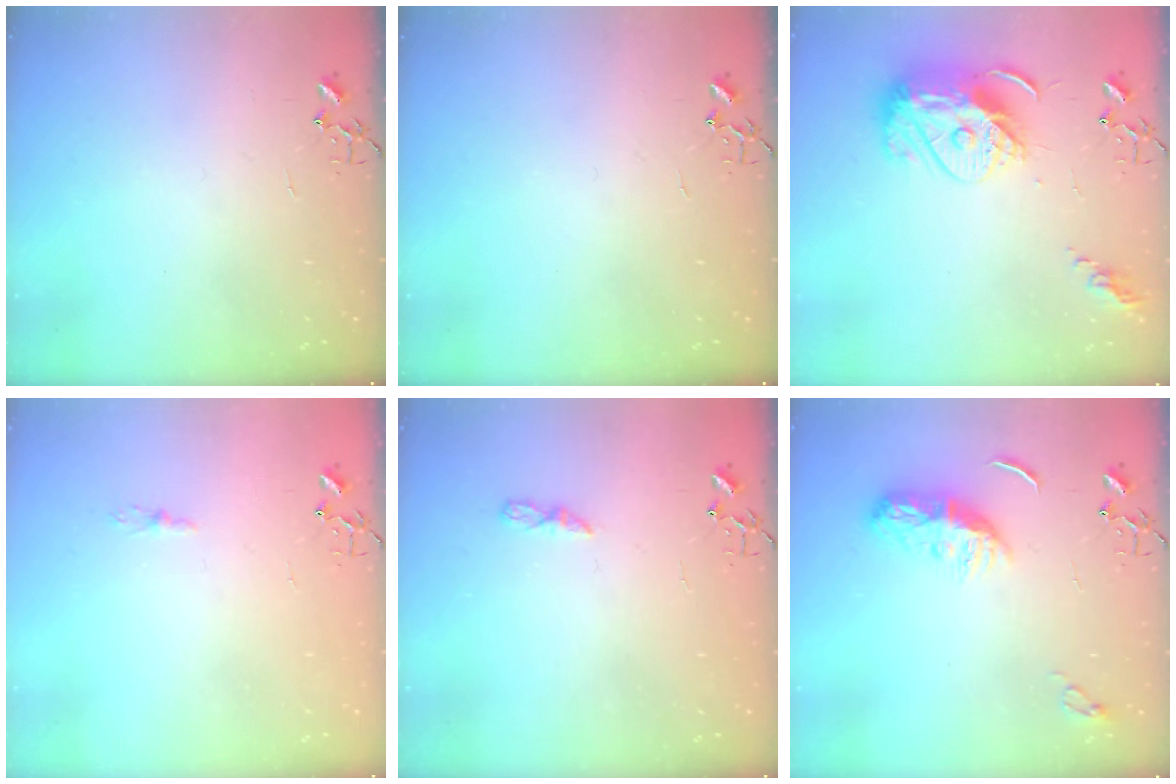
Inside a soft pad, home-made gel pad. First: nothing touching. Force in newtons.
{"total": 0.0}
{"total": 15.1, "press": 15.0, "slide": 1.1}
{"total": 4.0, "press": 4.0, "slide": 0.4}
{"total": 5.5, "press": 5.4, "slide": 0.4}
{"total": 9.1, "press": 9.1, "slide": 0.2}